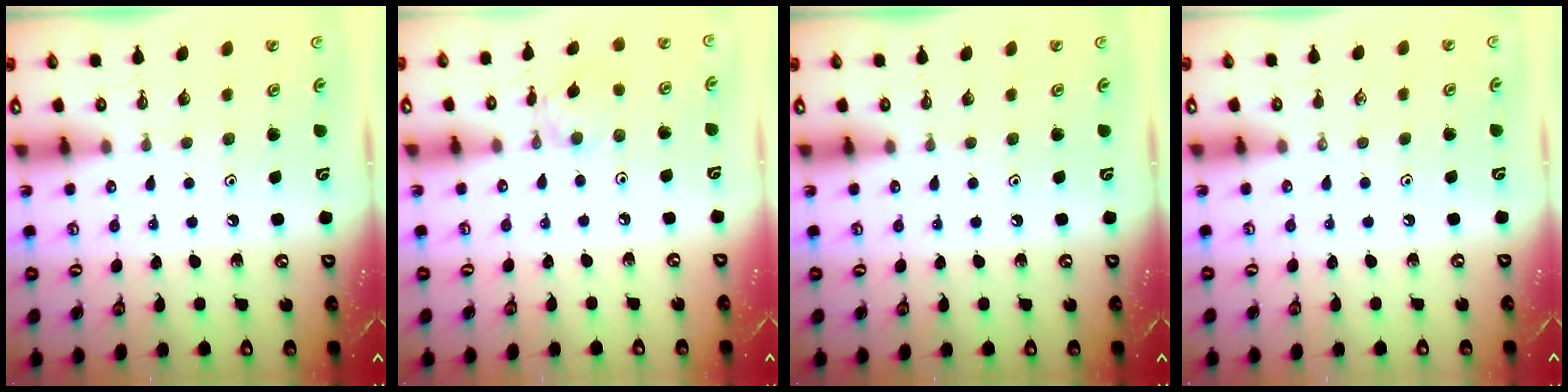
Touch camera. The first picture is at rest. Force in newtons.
{"total": 2.0, "press": 2.0, "slide": 0.3}
{"total": 0.0}
{"total": 0.0}